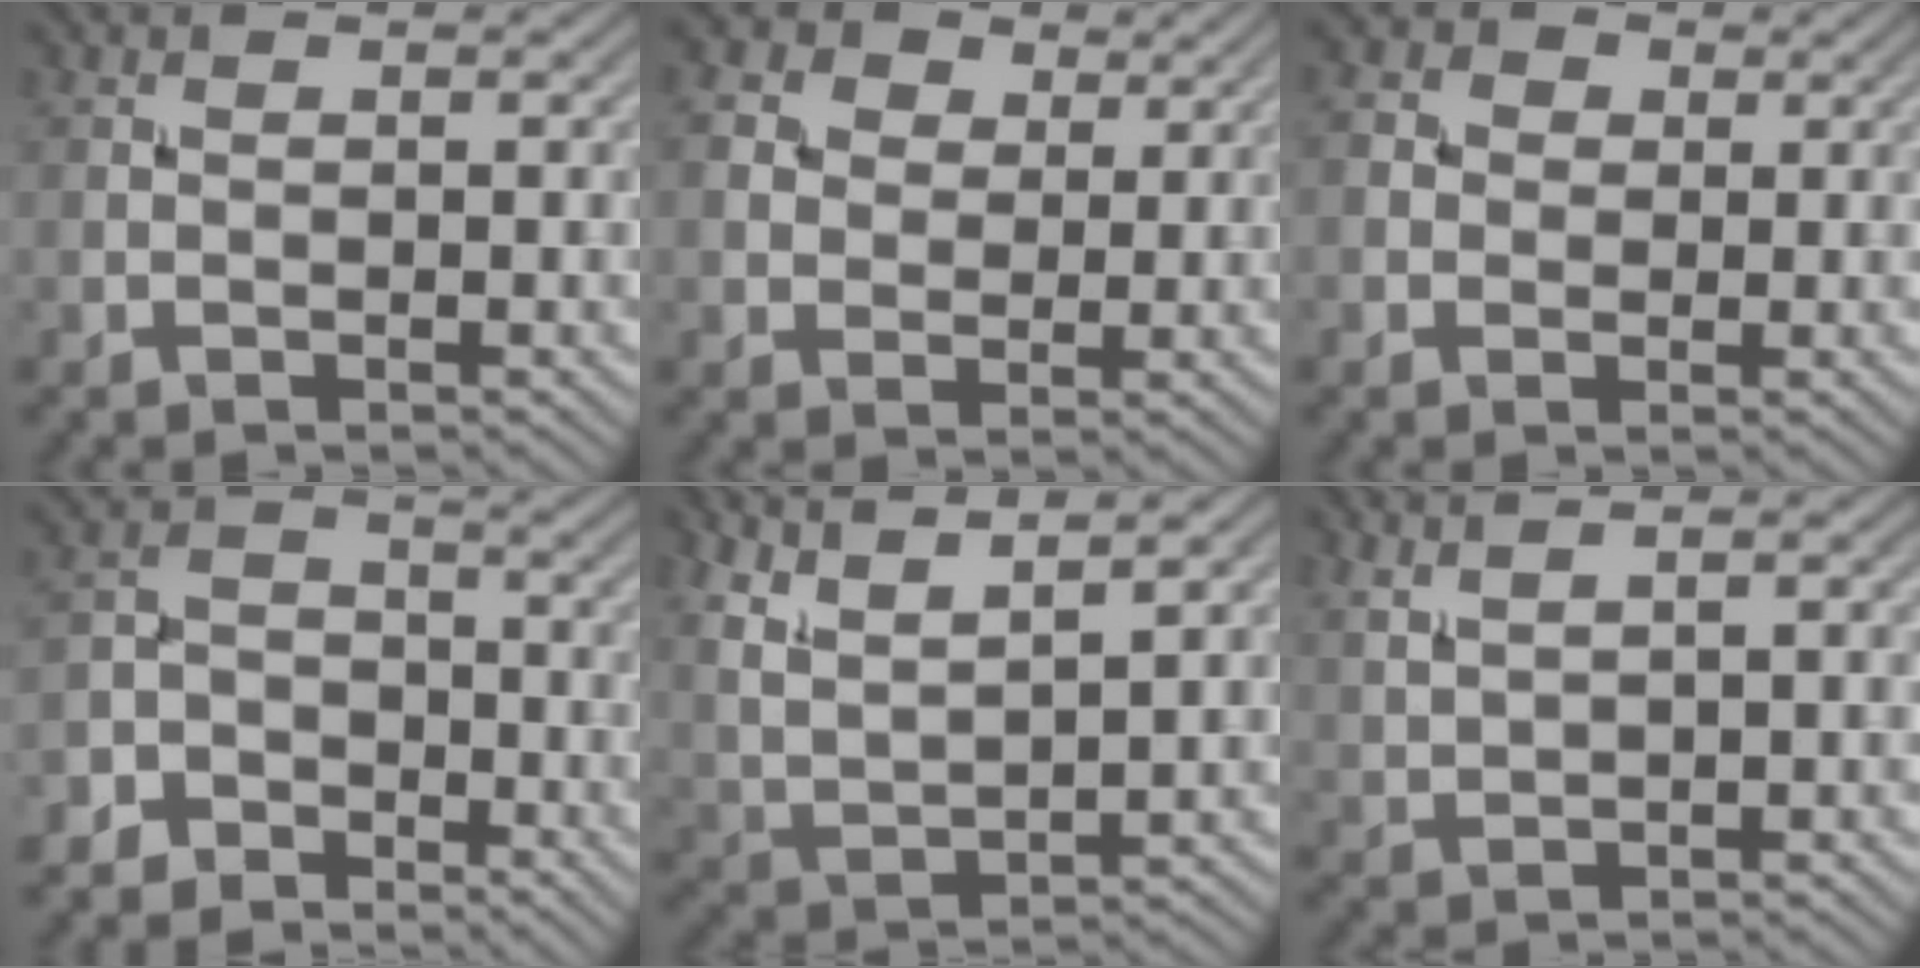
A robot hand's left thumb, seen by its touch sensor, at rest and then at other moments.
{"total": 7.7, "force": [4.1, 5.6, 3.5], "torque": [-0.128, 0.003, 0.076]}
{"total": 3.2, "force": [0.5, 2.9, 1.3], "torque": [-0.040, 0.006, 0.005]}
{"total": 6.0, "force": [-4.5, 3.7, 1.3], "torque": [-0.027, 0.001, -0.105]}
{"total": 9.0, "force": [5.8, 2.2, 6.5], "torque": [-0.140, 0.007, 0.115]}
{"total": 4.4, "force": [2.7, 1.1, 3.3], "torque": [-0.063, 0.012, 0.045]}